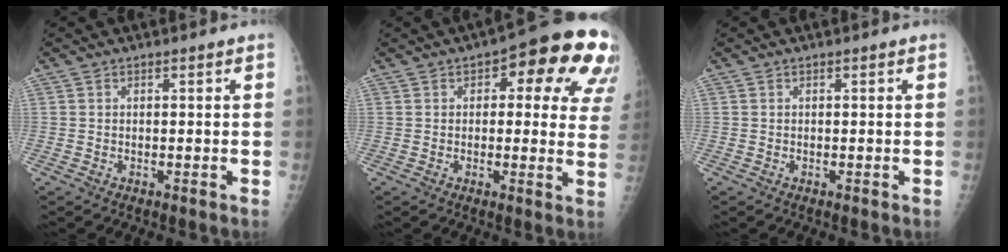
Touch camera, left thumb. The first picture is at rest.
{"total": 16.3, "force": [6.8, 7.2, 12.9], "torque": [-0.102, -0.002, 0.070]}
{"total": 0.0}